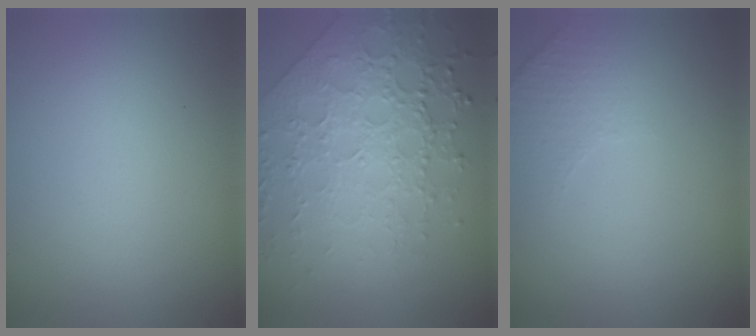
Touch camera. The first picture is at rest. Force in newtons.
{"total": 7.2, "press": 5.4, "slide": 4.8}
{"total": 2.1, "press": 2.0, "slide": 0.5}